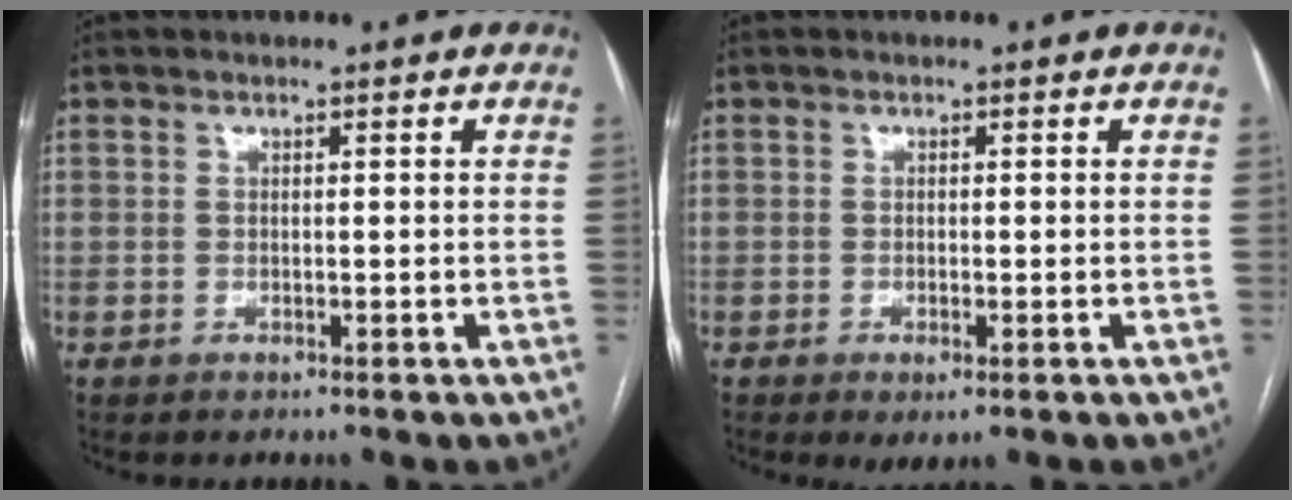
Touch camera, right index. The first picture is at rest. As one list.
[{"total": 2.2, "force": [-1.0, 0.6, 1.8], "torque": [-0.027, -0.003, -0.010]}]